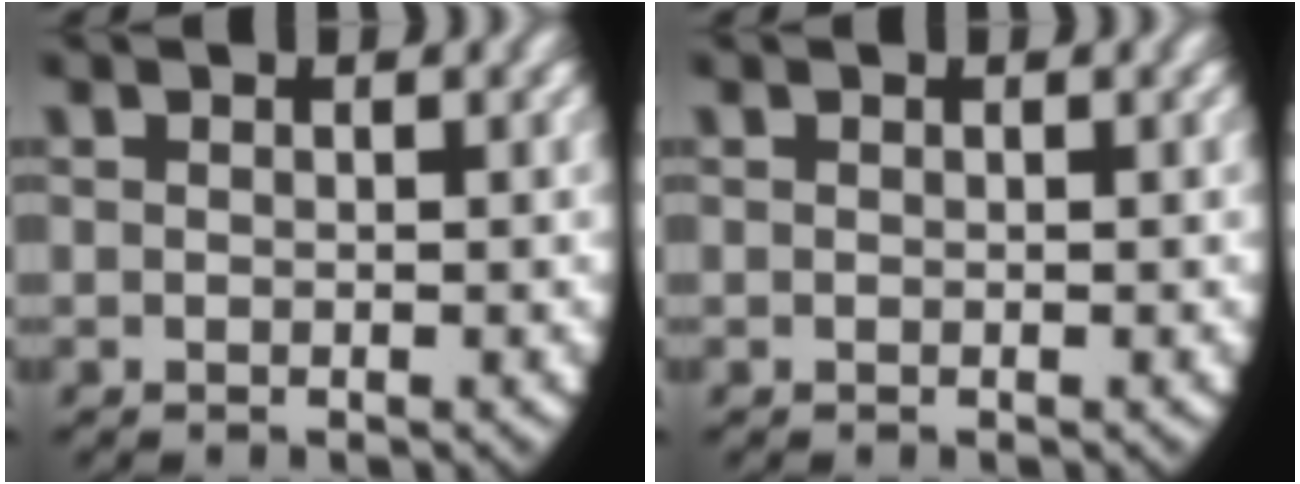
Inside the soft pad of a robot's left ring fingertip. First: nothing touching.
{"total": 0.0}